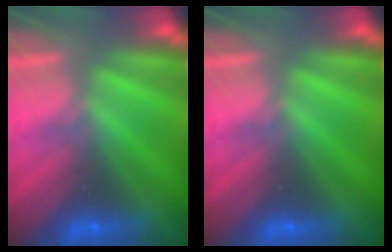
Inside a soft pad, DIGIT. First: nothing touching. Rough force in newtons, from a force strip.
{"total": 0.0}